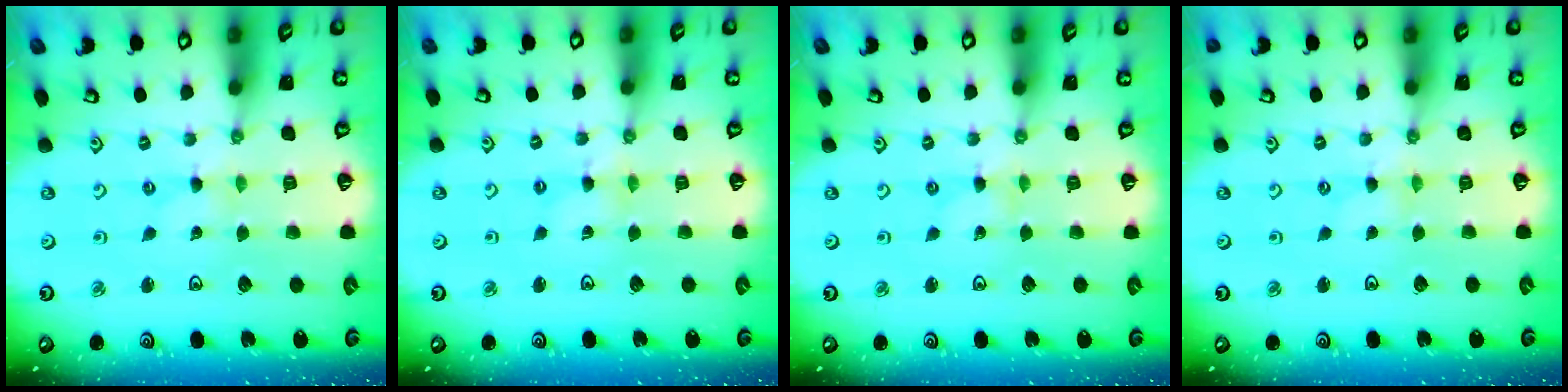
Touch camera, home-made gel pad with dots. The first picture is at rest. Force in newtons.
{"total": 2.0, "press": 1.9, "slide": 0.3}
{"total": 0.0}
{"total": 0.0}